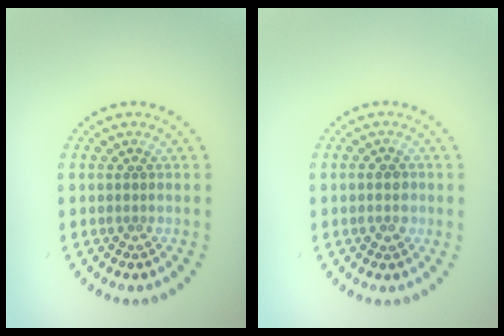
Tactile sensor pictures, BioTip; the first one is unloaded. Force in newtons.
{"total": 1.6, "press": 1.6, "slide": 0.4}